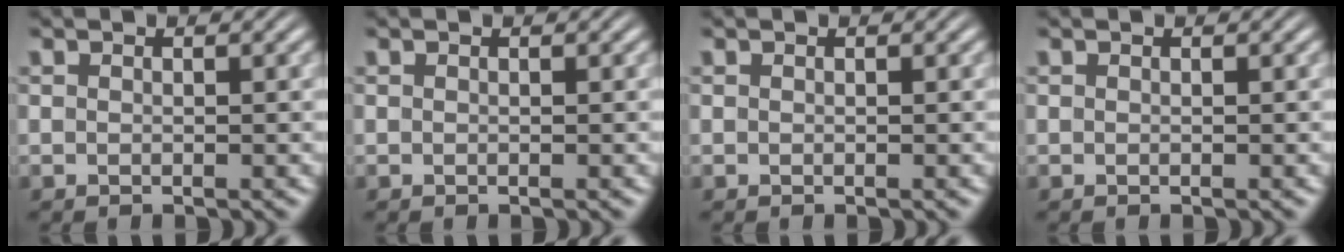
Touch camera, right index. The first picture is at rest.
{"total": 0.0}
{"total": 0.0}
{"total": 0.0}